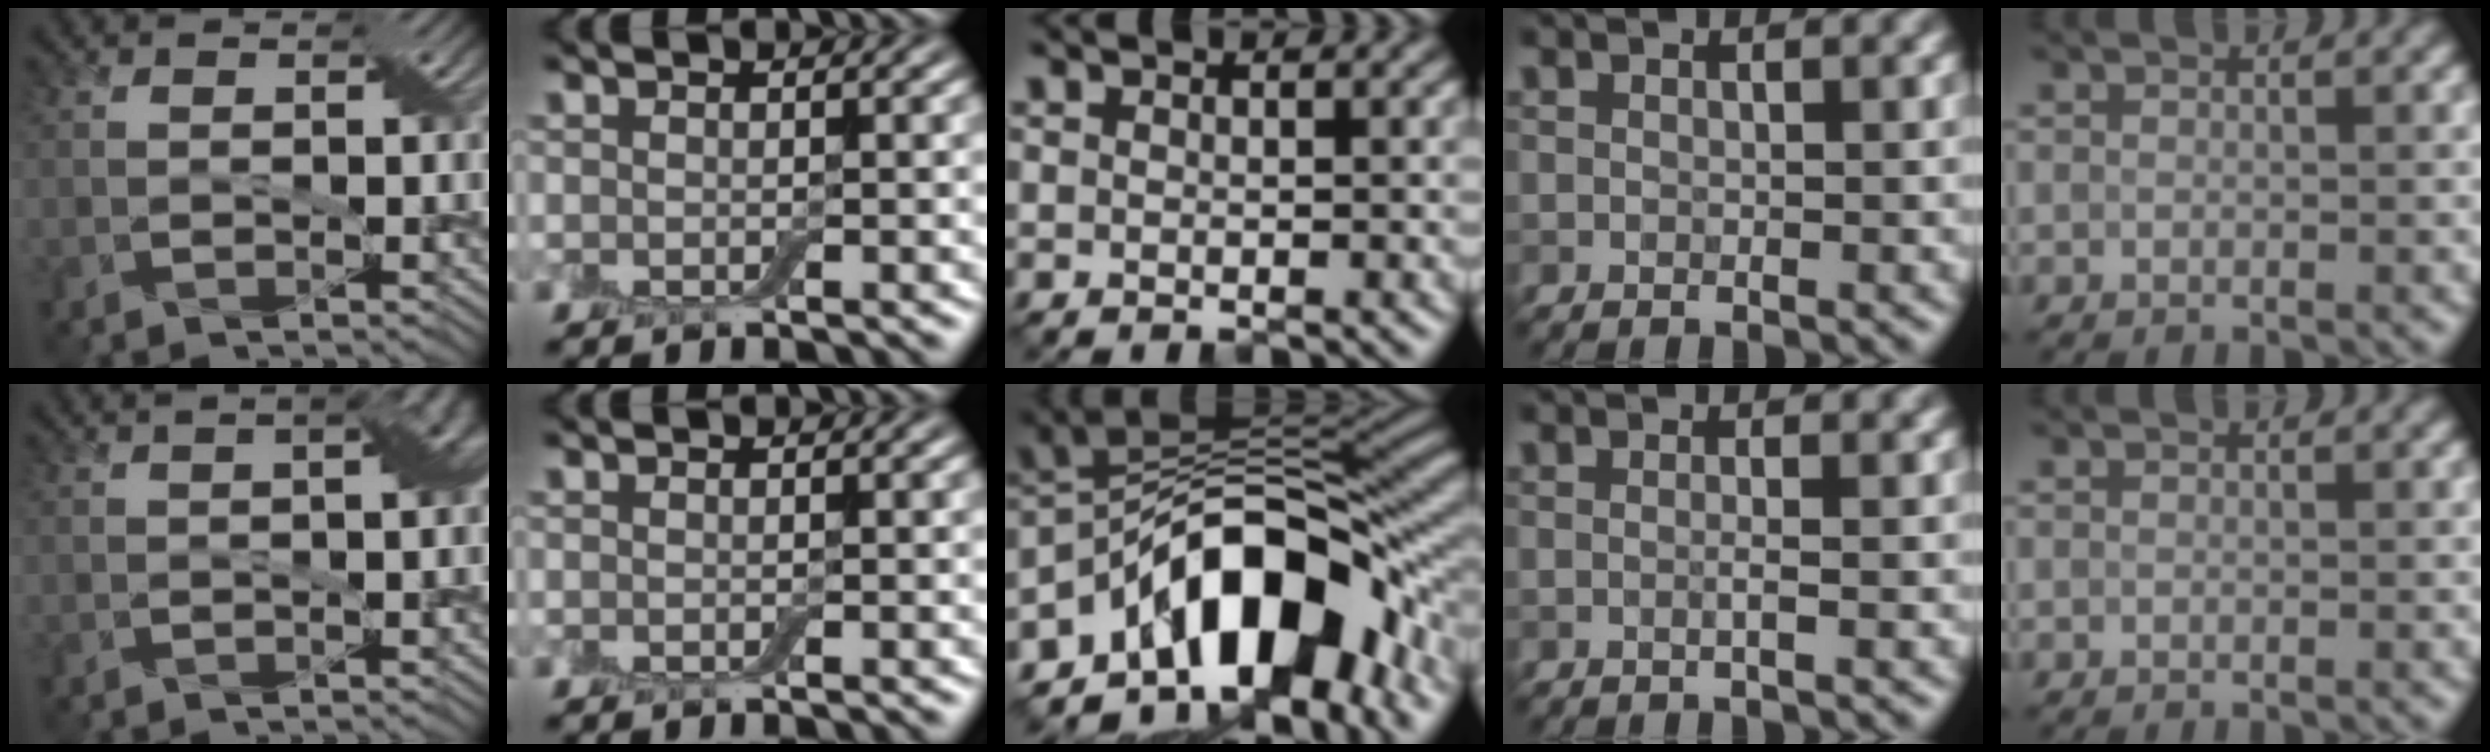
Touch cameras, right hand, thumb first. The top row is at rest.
{"thumb": {"total": 3.3, "force": [0.4, 0.9, 3.1], "torque": [-0.038, 0.015, 0.008]}, "middle": {"total": 12.7, "force": [-6.4, 6.4, 8.9], "torque": [-0.115, 0.017, -0.124]}, "ring": {"total": 1.0, "force": [-0.2, 0.2, 0.9], "torque": [-0.014, -0.004, -0.007]}}